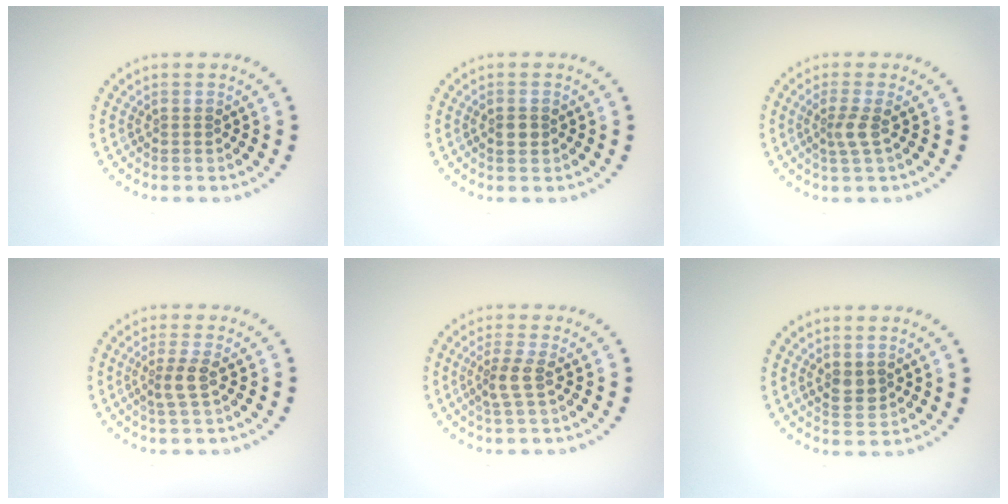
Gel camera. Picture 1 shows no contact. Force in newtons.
{"total": 1.2, "press": 1.2, "slide": 0.2}
{"total": 2.0, "press": 1.5, "slide": 1.3}
{"total": 2.1, "press": 1.7, "slide": 1.2}
{"total": 2.0, "press": 1.6, "slide": 1.3}
{"total": 1.7, "press": 1.7, "slide": 0.3}